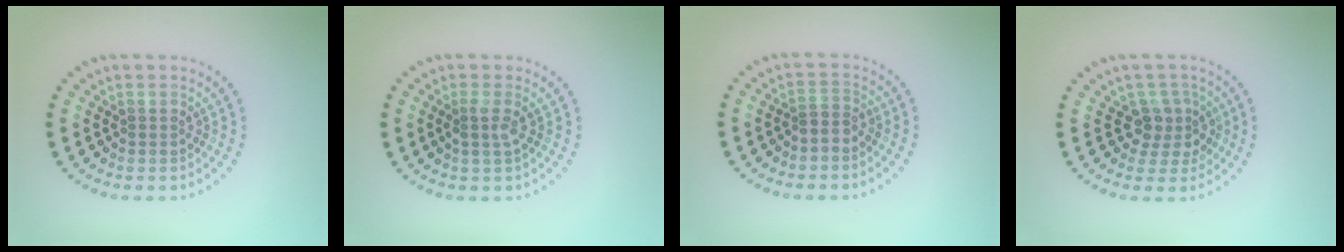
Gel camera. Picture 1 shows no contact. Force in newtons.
{"total": 1.3, "press": 1.1, "slide": 0.8}
{"total": 1.1, "press": 0.6, "slide": 0.9}
{"total": 2.7, "press": 2.2, "slide": 1.5}